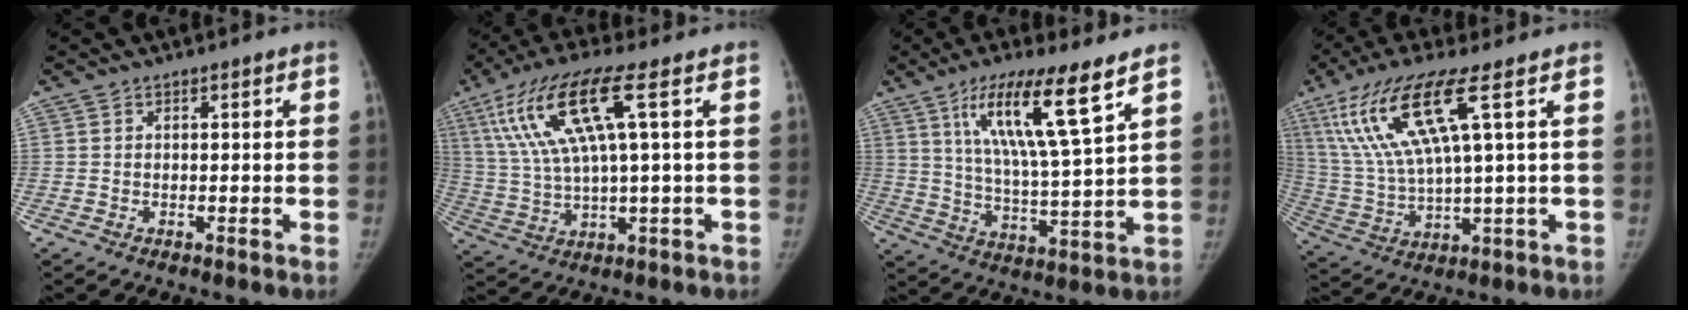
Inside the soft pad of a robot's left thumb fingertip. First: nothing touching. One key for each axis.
{"total": 14.7, "fx": 5.2, "fy": 2.4, "fz": 13.5, "tx": -0.308, "ty": 0.006, "tz": 0.105}
{"total": 15.3, "fx": 8.4, "fy": 1.7, "fz": 12.7, "tx": -0.223, "ty": -0.041, "tz": 0.153}
{"total": 16.1, "fx": 6.7, "fy": 2.4, "fz": 14.4, "tx": -0.330, "ty": -0.014, "tz": 0.137}